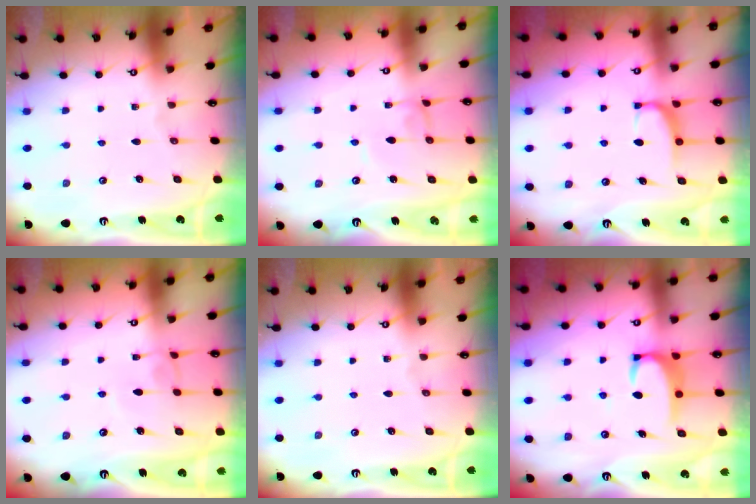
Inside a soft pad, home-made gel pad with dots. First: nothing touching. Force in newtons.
{"total": 1.5, "press": 1.4, "slide": 0.1}
{"total": 2.4, "press": 2.3, "slide": 0.7}
{"total": 2.4, "press": 2.4, "slide": 0.2}
{"total": 0.0}
{"total": 3.3, "press": 3.3, "slide": 0.3}